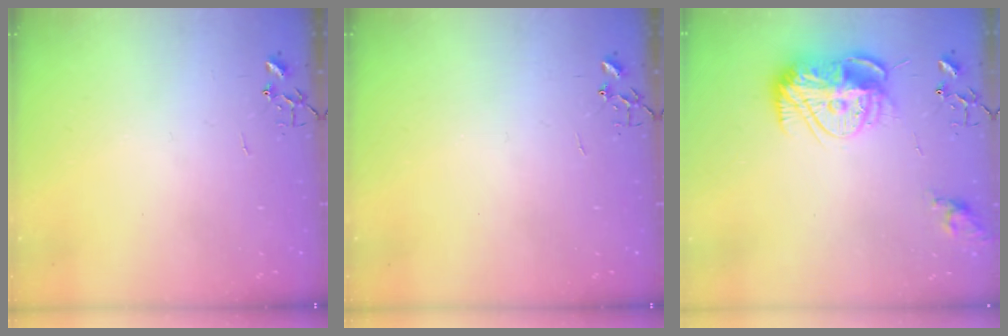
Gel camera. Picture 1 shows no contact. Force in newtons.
{"total": 0.0}
{"total": 15.7, "press": 15.7, "slide": 1.0}